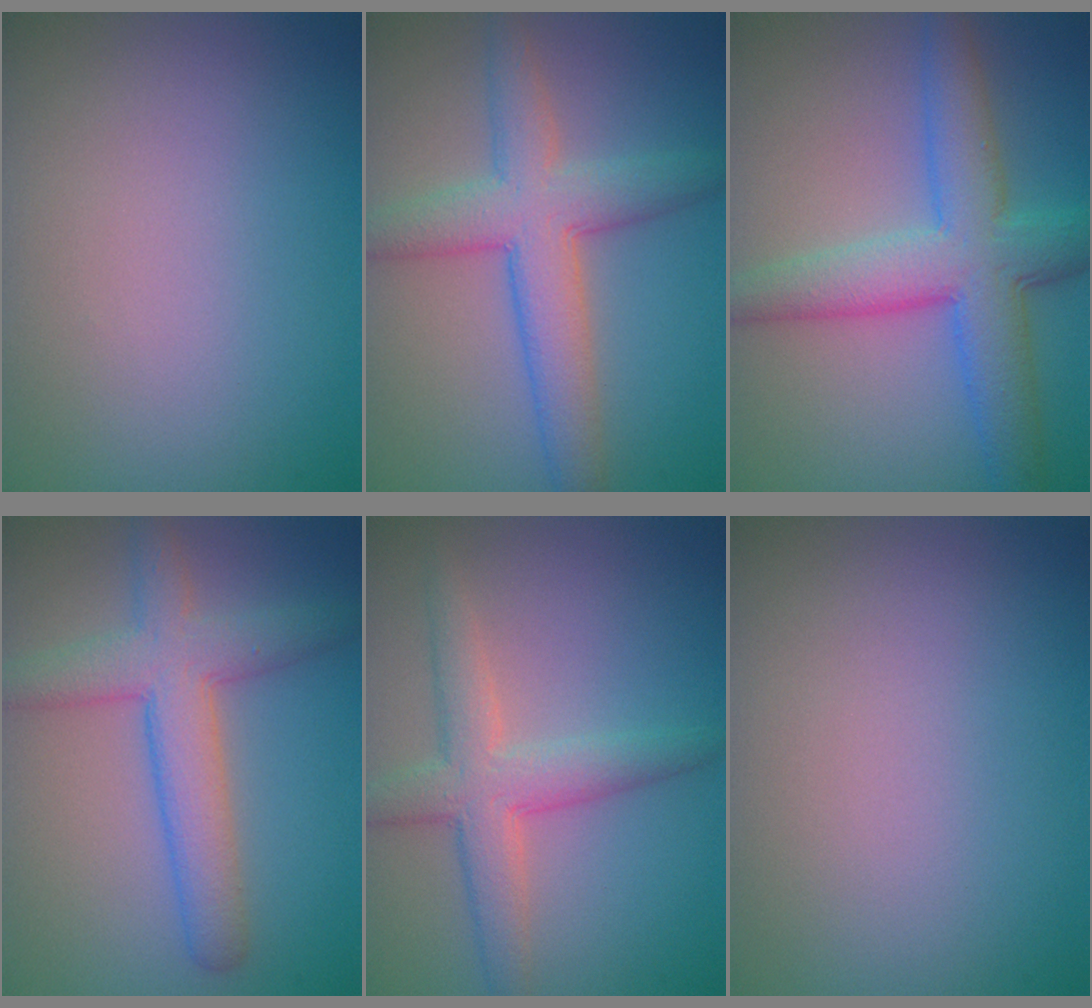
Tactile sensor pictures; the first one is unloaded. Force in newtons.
{"total": 5.8, "press": 5.8, "slide": 0.4}
{"total": 7.0, "press": 7.0, "slide": 0.1}
{"total": 5.4, "press": 5.4, "slide": 0.1}
{"total": 4.3, "press": 4.3, "slide": 0.2}
{"total": 0.0}